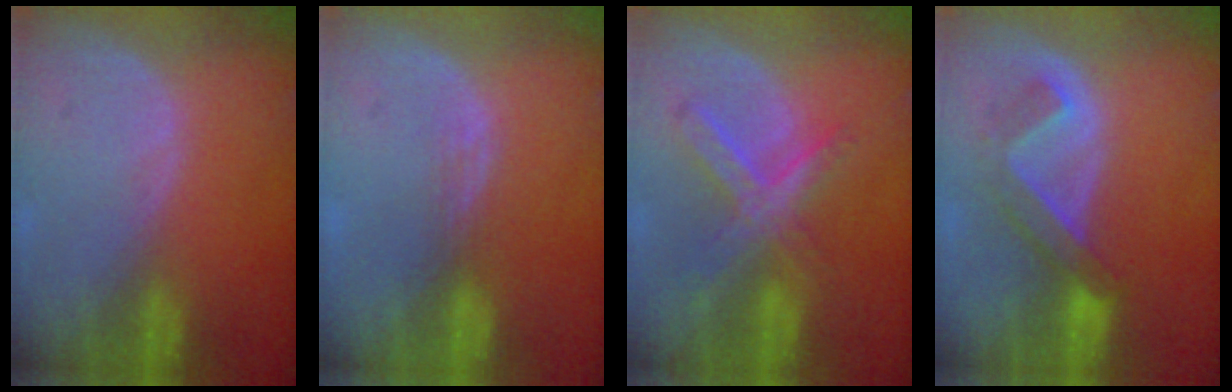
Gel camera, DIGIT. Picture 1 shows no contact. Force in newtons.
{"total": 1.4, "press": 1.1, "slide": 0.9}
{"total": 7.0, "press": 6.2, "slide": 3.3}
{"total": 5.2, "press": 4.7, "slide": 2.3}